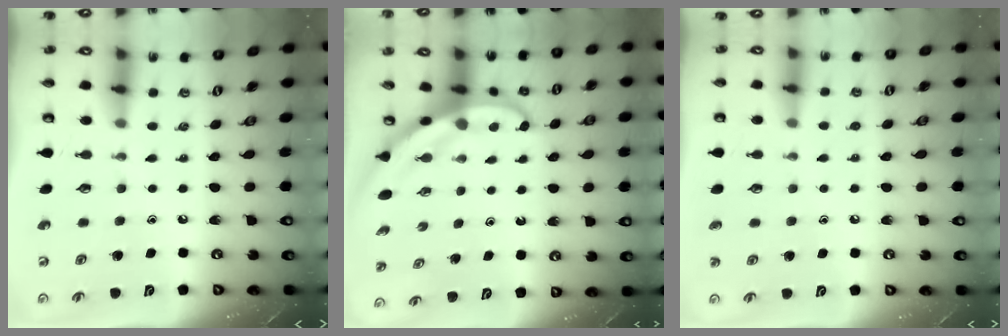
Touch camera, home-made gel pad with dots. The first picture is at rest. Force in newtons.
{"total": 4.7, "press": 4.7, "slide": 0.6}
{"total": 3.1, "press": 3.1, "slide": 0.3}